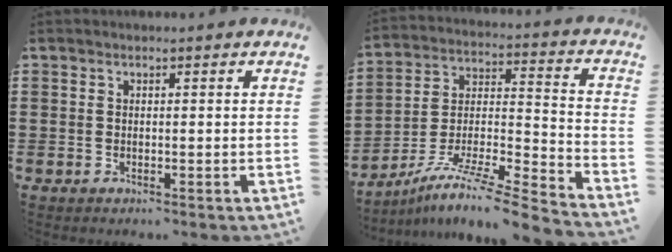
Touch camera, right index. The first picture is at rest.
{"total": 9.2, "force": [-7.5, 0.5, 5.2], "torque": [-0.092, 0.004, -0.154]}